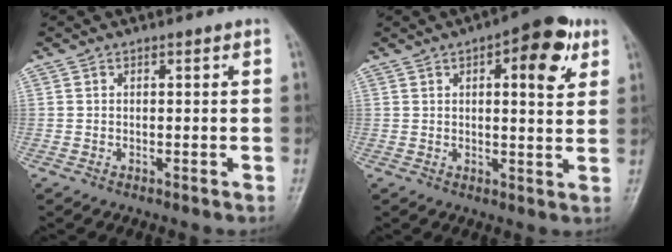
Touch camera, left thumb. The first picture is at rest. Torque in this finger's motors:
{"motor_torque": [0.28, 0.39, 0.02, -0.18, 0.12]}